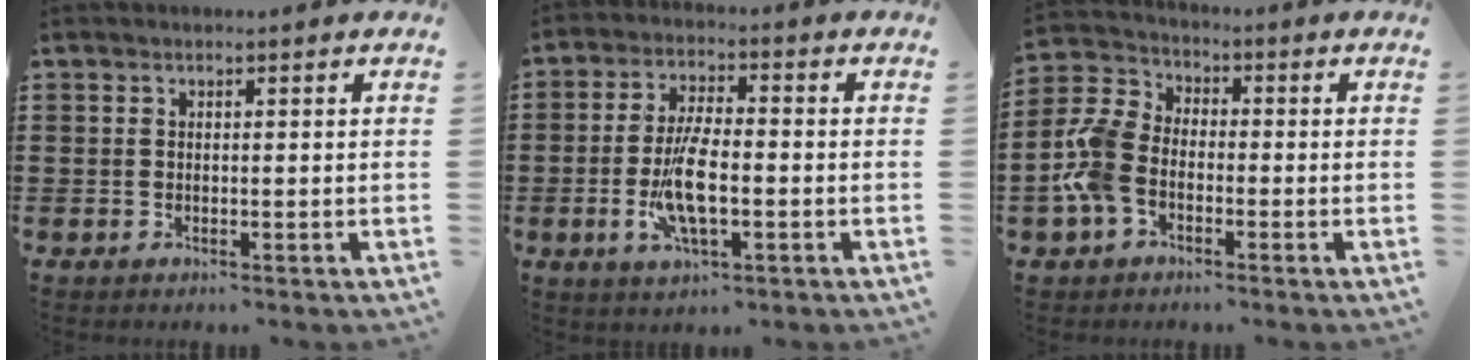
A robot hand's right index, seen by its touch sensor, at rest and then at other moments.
{"total": 8.6, "force": [-1.9, 2.8, 7.9], "torque": [-0.172, -0.012, -0.038]}
{"total": 7.4, "force": [-2.5, 5.0, 4.8], "torque": [-0.144, 0.001, -0.061]}